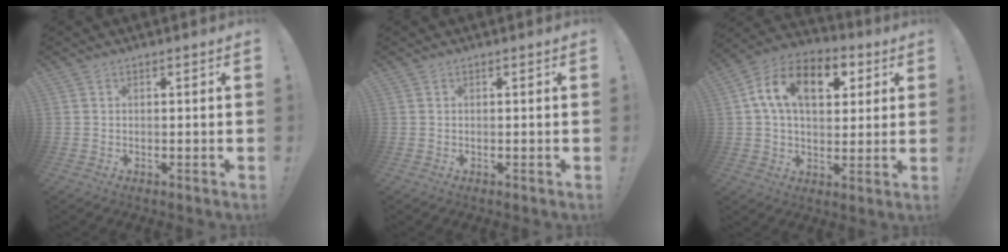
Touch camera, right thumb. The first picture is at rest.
{"total": 0.0}
{"total": 16.2, "force": [5.4, 10.2, 11.4], "torque": [-0.180, -0.003, 0.096]}